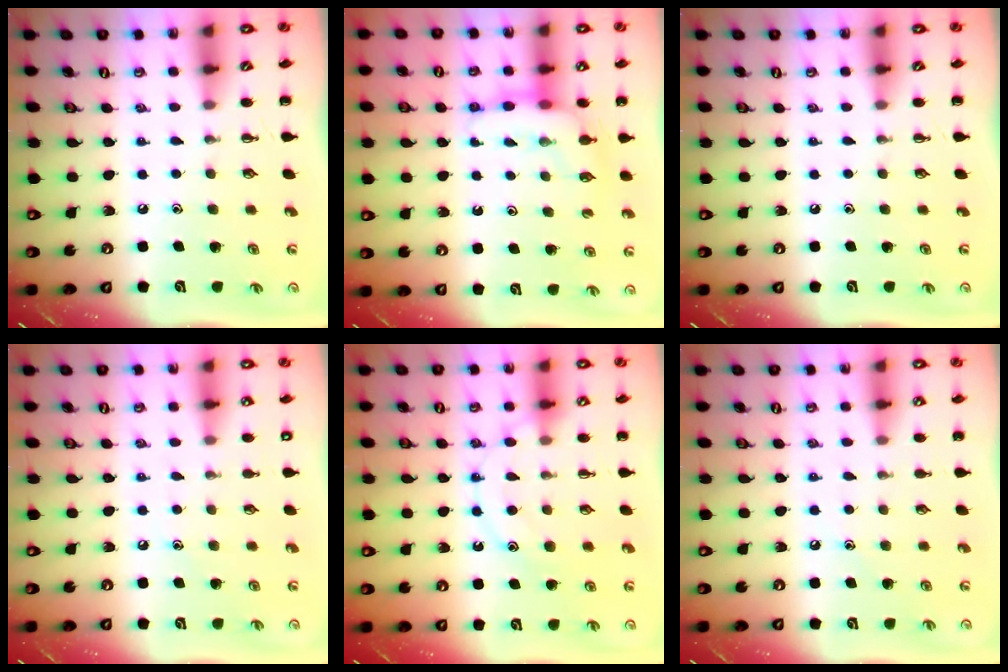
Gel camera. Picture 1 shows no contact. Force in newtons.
{"total": 10.0, "press": 9.9, "slide": 1.4}
{"total": 0.0}
{"total": 6.4, "press": 6.2, "slide": 1.8}
{"total": 11.9, "press": 11.9, "slide": 0.6}
{"total": 8.0, "press": 7.9, "slide": 1.6}